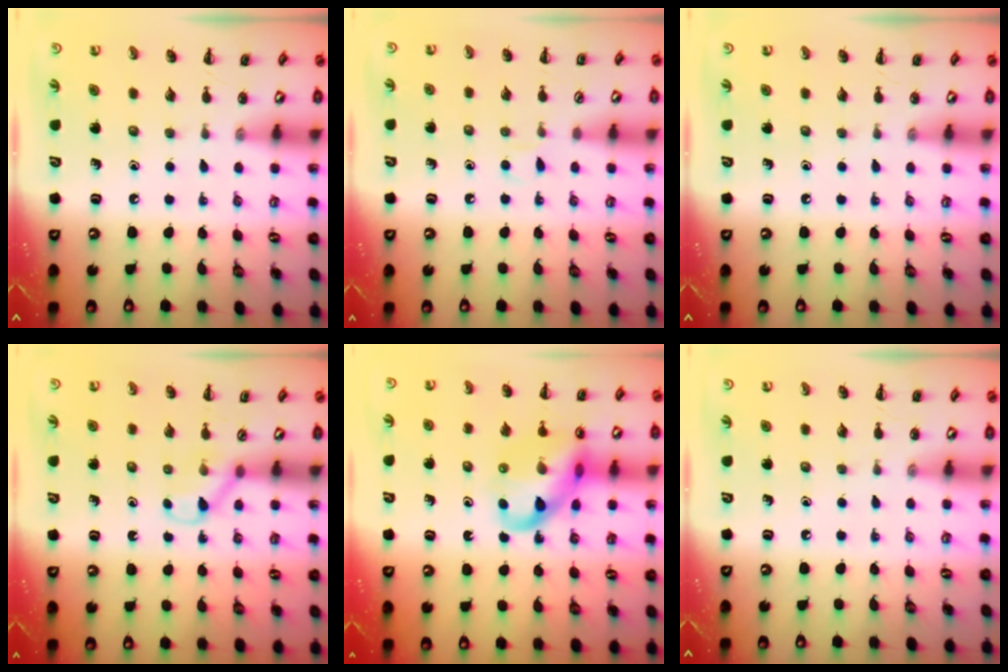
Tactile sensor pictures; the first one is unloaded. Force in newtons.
{"total": 2.8, "press": 2.7, "slide": 1.0}
{"total": 0.0}
{"total": 3.9, "press": 3.7, "slide": 1.4}
{"total": 14.4, "press": 14.2, "slide": 2.3}
{"total": 0.0}